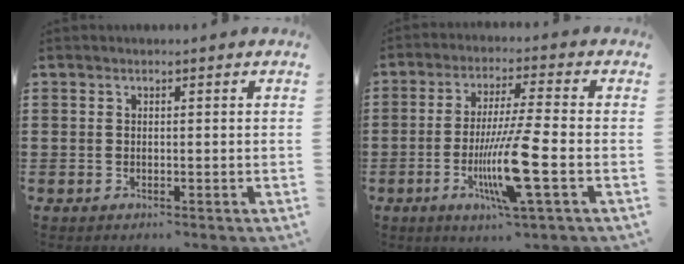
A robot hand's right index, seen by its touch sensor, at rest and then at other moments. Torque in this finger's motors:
{"motor_torque": [2.14, 0.00, 1.05, 0.21]}